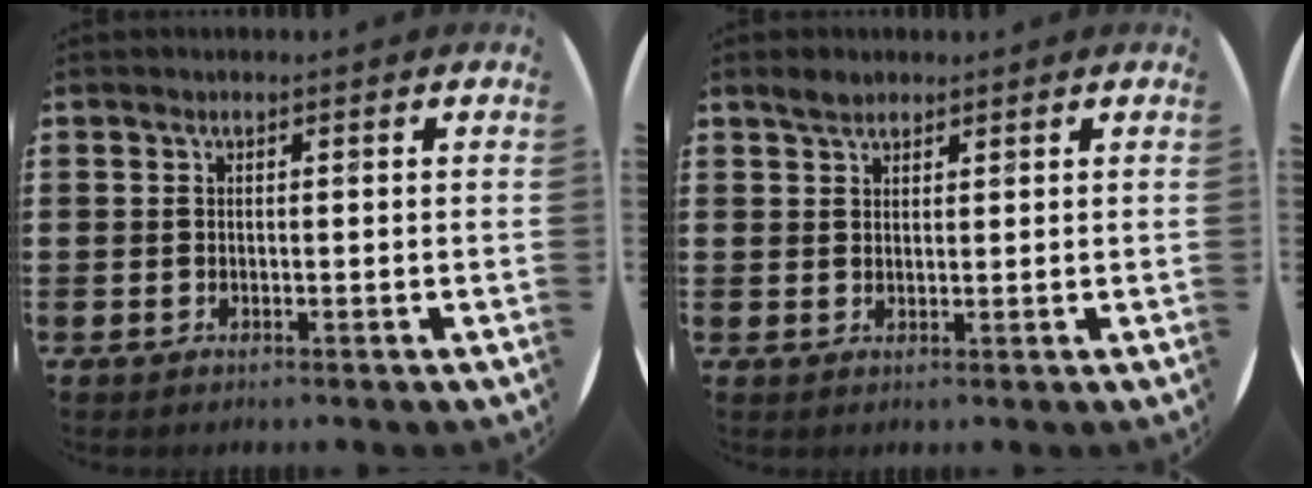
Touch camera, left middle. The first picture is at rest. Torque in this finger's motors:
{"motor_torque": [0.15, -0.12, 0.02, 0.01]}